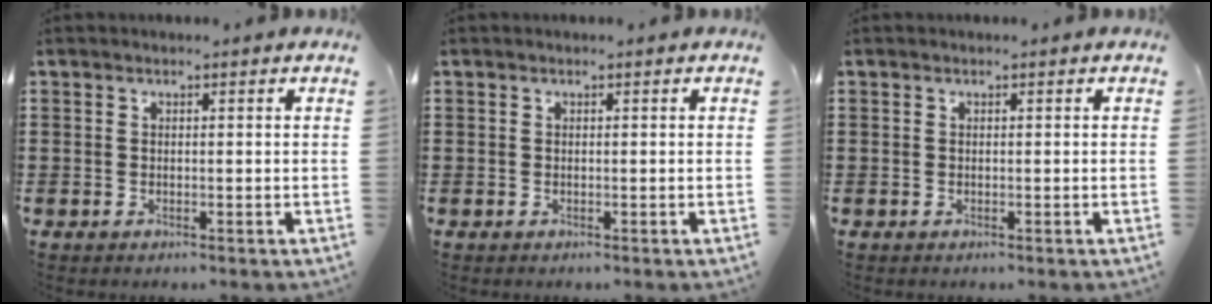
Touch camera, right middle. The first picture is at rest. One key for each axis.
{"total": 0.0}
{"total": 0.0}